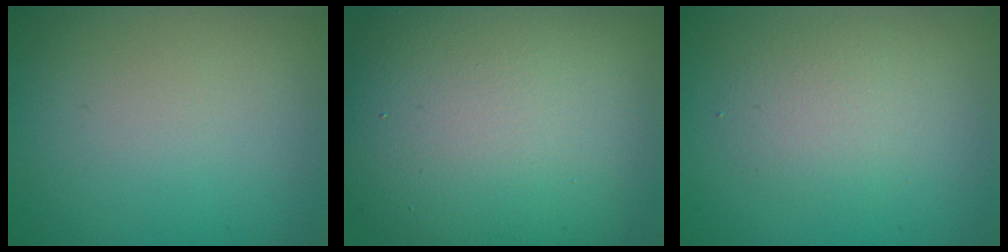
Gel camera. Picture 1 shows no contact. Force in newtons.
{"total": 13.7, "press": 13.7, "slide": 1.0}
{"total": 2.5, "press": 2.5, "slide": 0.2}